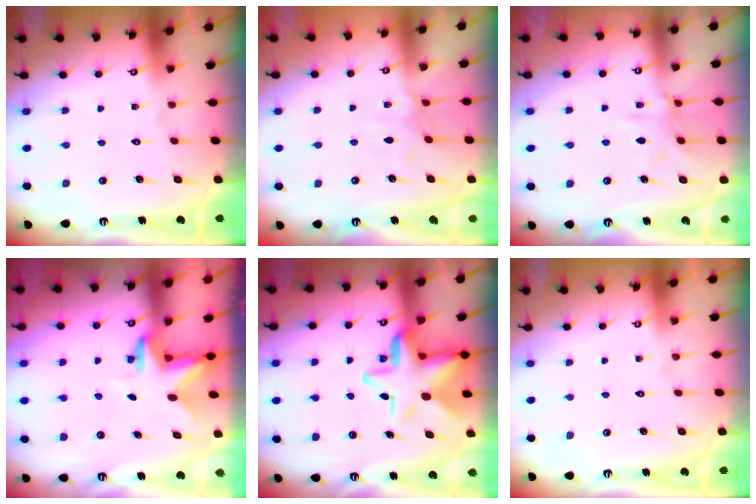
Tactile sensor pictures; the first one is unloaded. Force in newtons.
{"total": 4.5, "press": 4.5, "slide": 0.5}
{"total": 6.9, "press": 6.9, "slide": 0.7}
{"total": 2.9, "press": 2.9, "slide": 0.1}
{"total": 12.4, "press": 12.2, "slide": 2.5}
{"total": 0.0}